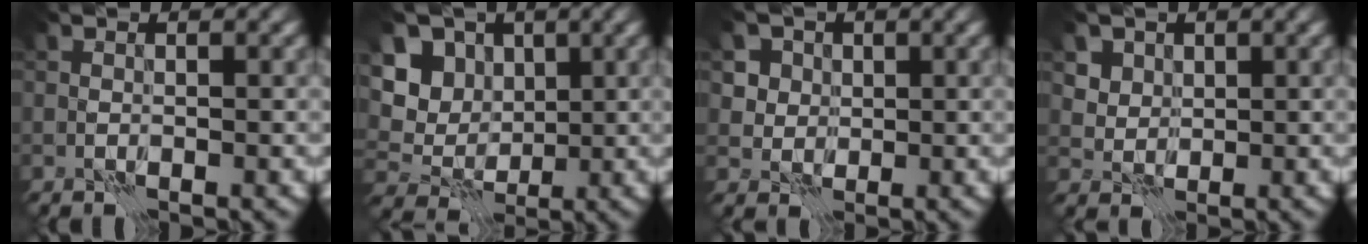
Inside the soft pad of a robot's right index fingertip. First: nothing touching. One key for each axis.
{"total": 6.1, "fx": 1.8, "fy": 4.8, "fz": 3.2, "tx": -0.069, "ty": 0.012, "tz": 0.009}
{"total": 4.5, "fx": 1.9, "fy": 3.8, "fz": 1.6, "tx": -0.040, "ty": 0.001, "tz": 0.024}
{"total": 4.0, "fx": 2.1, "fy": 3.1, "fz": 1.5, "tx": -0.048, "ty": -0.007, "tz": 0.040}